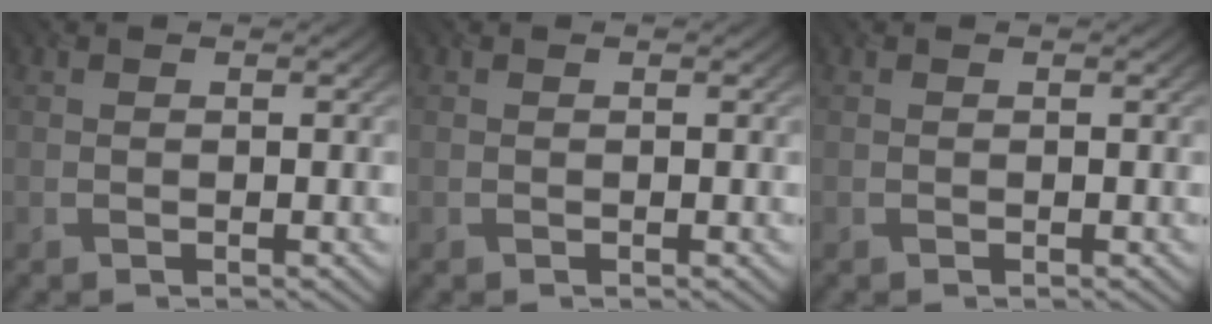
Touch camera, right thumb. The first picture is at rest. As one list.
[{"total": 0.0}, {"total": 0.0}]